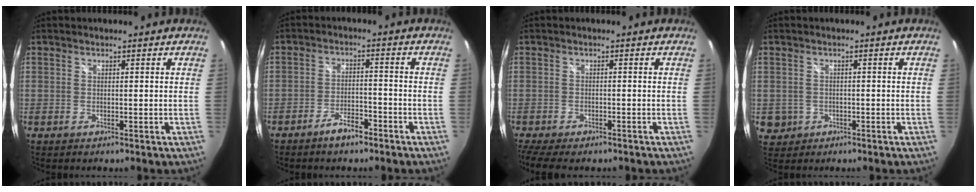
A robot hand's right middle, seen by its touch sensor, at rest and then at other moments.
{"total": 4.9, "force": [-3.8, 1.6, 2.6], "torque": [-0.063, 0.002, -0.062]}
{"total": 7.9, "force": [-6.4, 2.3, 4.0], "torque": [-0.099, -0.034, -0.108]}
{"total": 4.2, "force": [-0.8, 3.9, 1.2], "torque": [-0.036, 0.000, -0.003]}